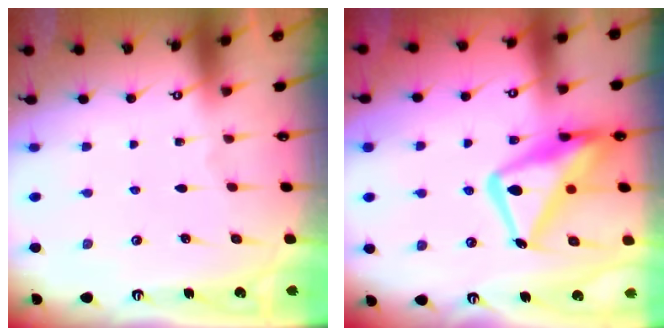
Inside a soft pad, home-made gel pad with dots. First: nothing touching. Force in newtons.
{"total": 18.2, "press": 18.1, "slide": 1.8}